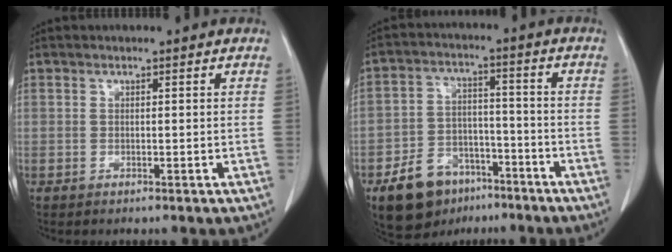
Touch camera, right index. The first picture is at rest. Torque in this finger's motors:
{"motor_torque": [0.45, -0.58, -0.10, -0.05]}